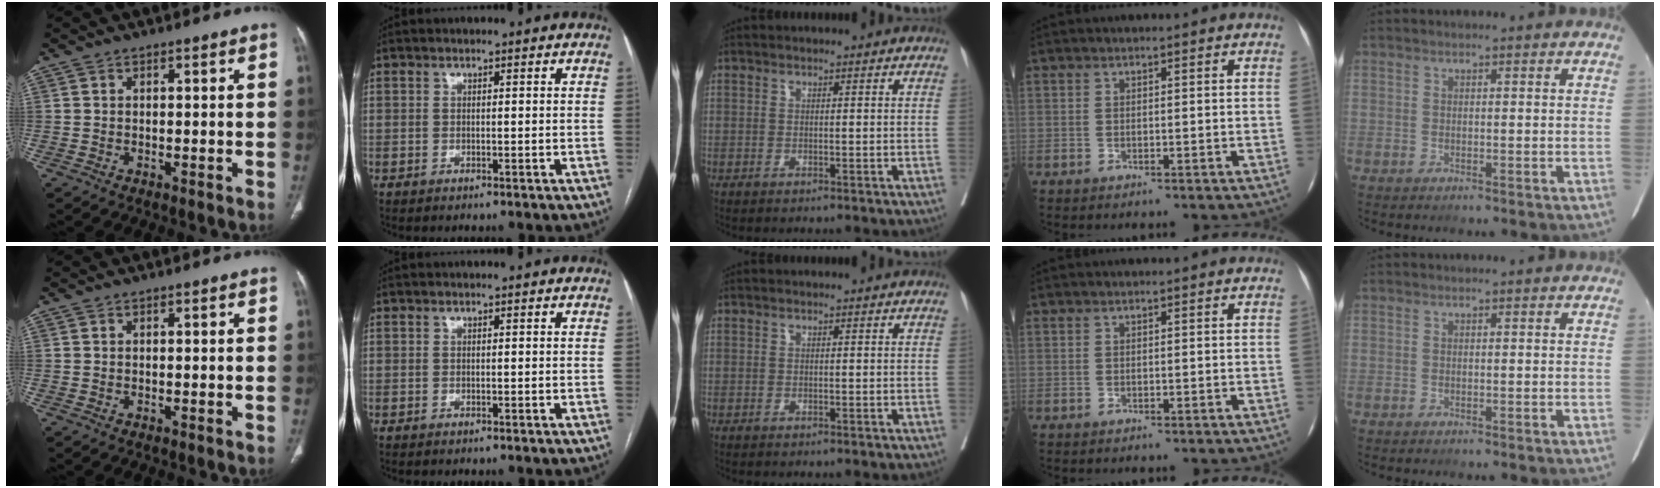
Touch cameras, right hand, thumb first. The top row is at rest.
{}